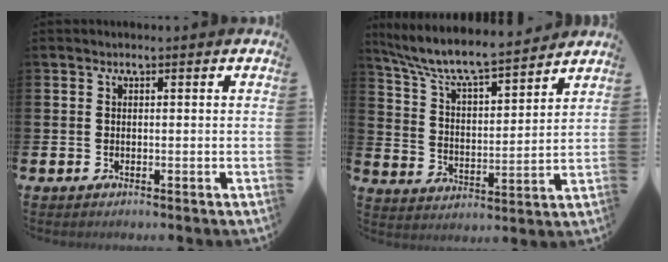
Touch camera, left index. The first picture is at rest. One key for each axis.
{"total": 7.9, "fx": 7.4, "fy": 0.9, "fz": 2.6, "tx": -0.085, "ty": -0.057, "tz": 0.125}